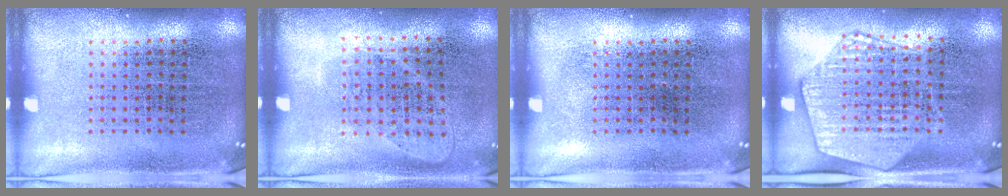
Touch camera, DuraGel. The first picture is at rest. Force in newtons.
{"total": 1.0, "press": 0.9, "slide": 0.5}
{"total": 0.0}
{"total": 2.1, "press": 1.9, "slide": 0.8}